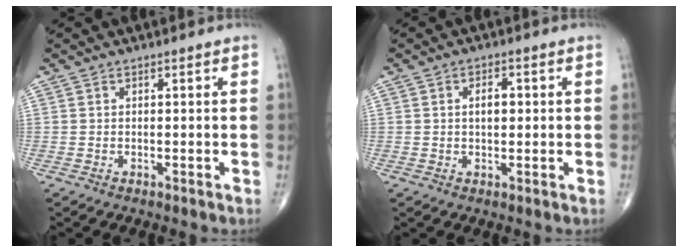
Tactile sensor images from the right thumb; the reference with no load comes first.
{"total": 3.3, "force": [0.4, 1.9, 2.7], "torque": [-0.038, 0.004, 0.005]}